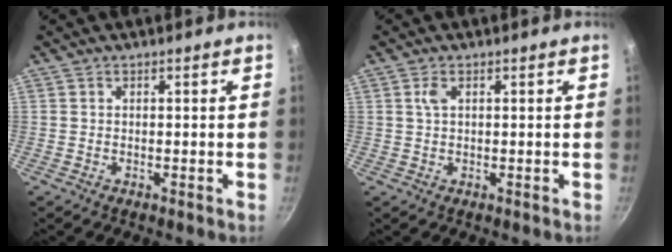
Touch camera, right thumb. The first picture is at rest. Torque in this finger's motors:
{"motor_torque": [1.50, 0.38, 0.43, -1.24, 0.19]}